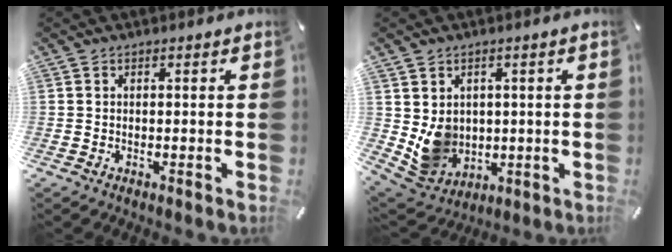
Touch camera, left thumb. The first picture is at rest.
{"total": 8.5, "force": [1.4, 8.0, 2.3], "torque": [-0.049, -0.017, 0.034]}